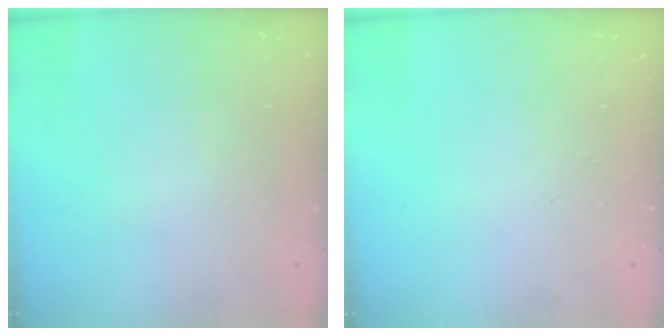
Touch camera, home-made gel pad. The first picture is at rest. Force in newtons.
{"total": 0.0}